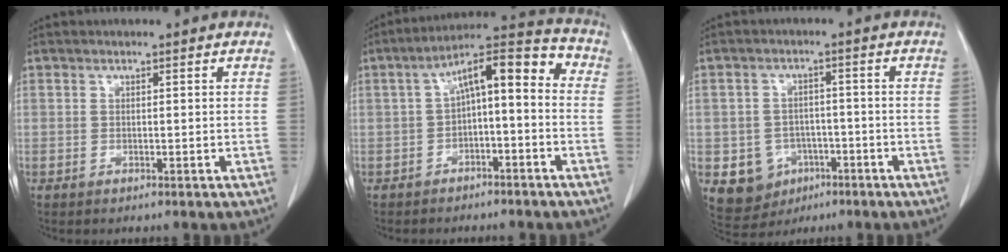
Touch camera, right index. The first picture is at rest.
{"total": 10.9, "force": [-0.2, 3.5, 10.3], "torque": [-0.156, 0.055, -0.004]}
{"total": 7.3, "force": [-2.7, 6.6, 1.8], "torque": [-0.033, 0.007, -0.027]}